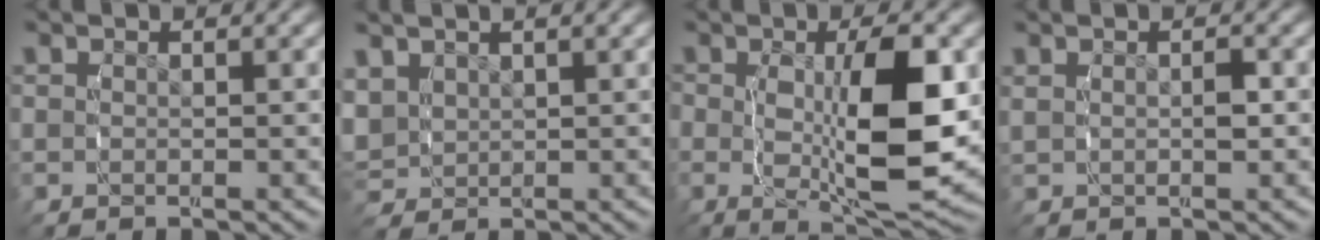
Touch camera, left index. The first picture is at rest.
{"total": 3.2, "force": [1.4, 2.6, 1.0], "torque": [-0.040, -0.001, 0.035]}
{"total": 9.2, "force": [-0.9, 3.9, 8.2], "torque": [-0.152, -0.026, -0.003]}
{"total": 1.4, "force": [0.4, 0.6, 1.2], "torque": [-0.015, 0.003, 0.007]}